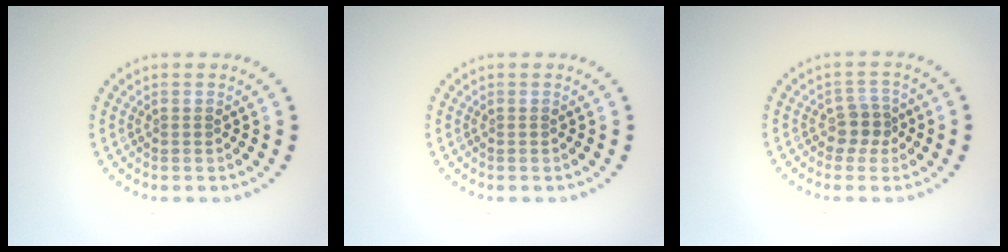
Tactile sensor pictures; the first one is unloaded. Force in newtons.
{"total": 0.0}
{"total": 2.0, "press": 1.6, "slide": 1.2}